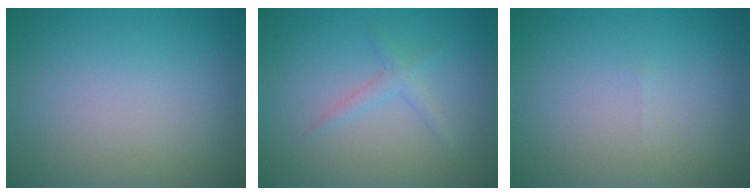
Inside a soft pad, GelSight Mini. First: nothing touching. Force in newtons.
{"total": 1.3, "press": 1.3, "slide": 0.1}
{"total": 0.0}